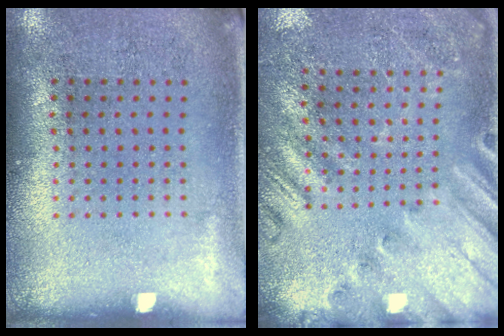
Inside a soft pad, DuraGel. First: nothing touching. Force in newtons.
{"total": 2.2, "press": 1.8, "slide": 1.2}